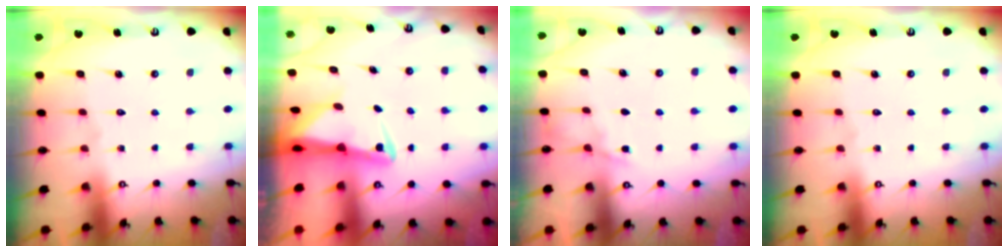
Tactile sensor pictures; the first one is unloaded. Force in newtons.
{"total": 2.9, "press": 2.9, "slide": 0.6}
{"total": 3.9, "press": 3.8, "slide": 0.5}
{"total": 0.0}